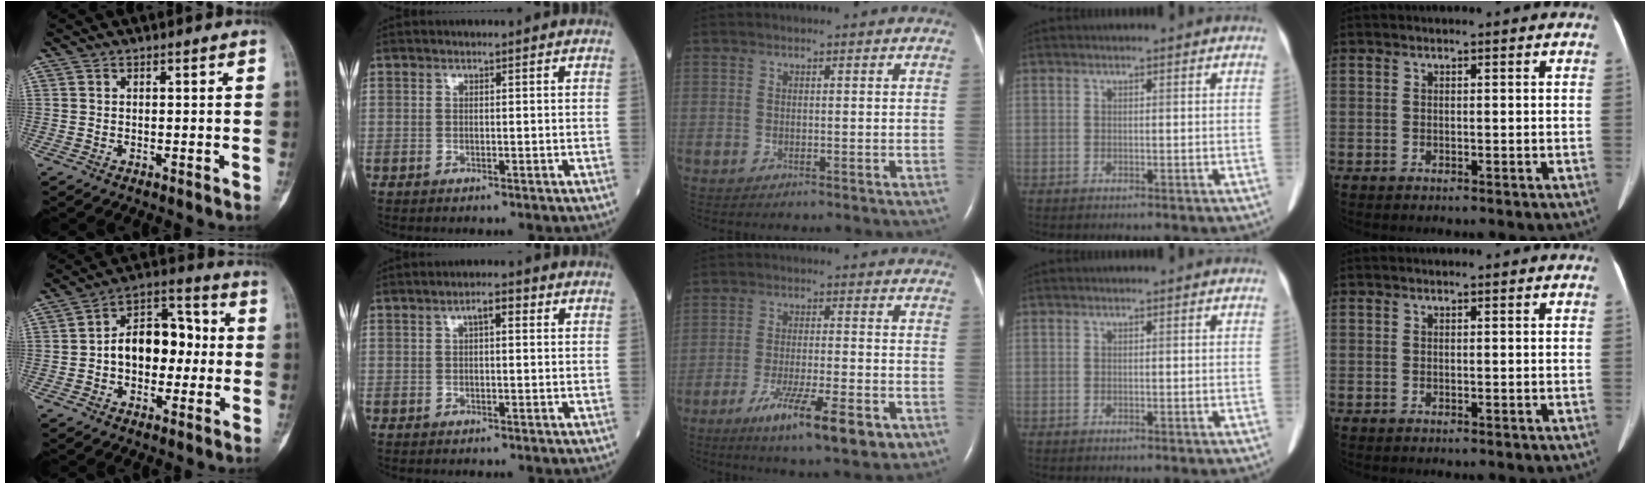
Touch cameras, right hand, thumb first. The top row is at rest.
{"thumb": {"total": 12.8, "force": [-0.7, 8.7, 9.5], "torque": [-0.111, 0.044, -0.020]}, "index": {"total": 2.6, "force": [0.9, 0.9, 2.3], "torque": [-0.039, 0.012, 0.013]}, "middle": {"total": 11.9, "force": [-6.3, 1.9, 9.9], "torque": [-0.162, -0.021, -0.095]}}